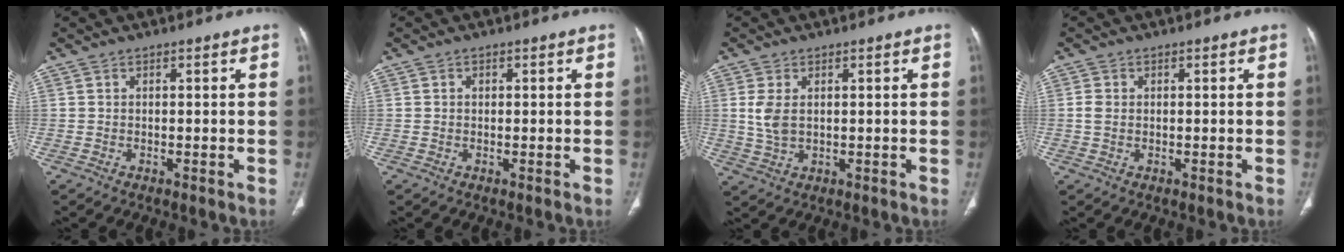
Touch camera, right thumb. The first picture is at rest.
{"total": 0.6, "force": [0.1, 0.5, 0.3], "torque": [-0.002, 0.001, 0.001]}
{"total": 4.6, "force": [0.7, 2.8, 3.6], "torque": [-0.083, -0.002, 0.020]}
{"total": 1.9, "force": [0.1, 1.4, 1.3], "torque": [-0.029, 0.003, 0.003]}